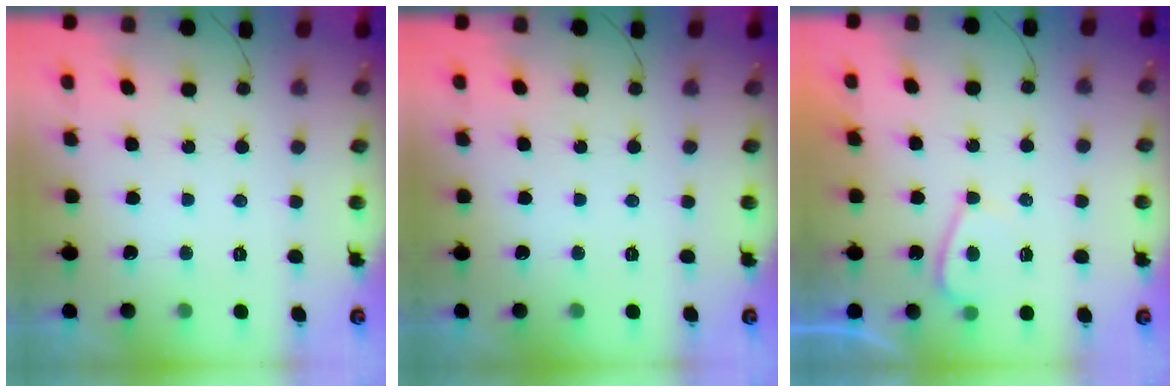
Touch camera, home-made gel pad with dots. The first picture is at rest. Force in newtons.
{"total": 0.0}
{"total": 3.5, "press": 3.3, "slide": 0.9}